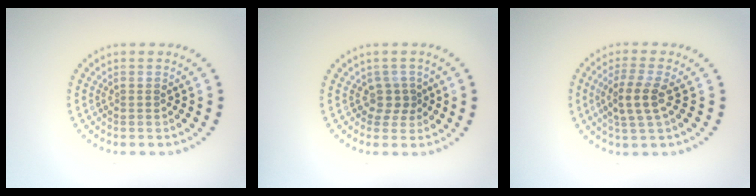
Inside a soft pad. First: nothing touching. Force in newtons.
{"total": 1.8, "press": 1.3, "slide": 1.3}
{"total": 2.9, "press": 2.5, "slide": 1.4}